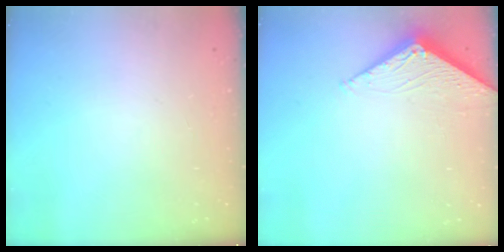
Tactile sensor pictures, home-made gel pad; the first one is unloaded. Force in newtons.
{"total": 2.8, "press": 2.8, "slide": 0.3}